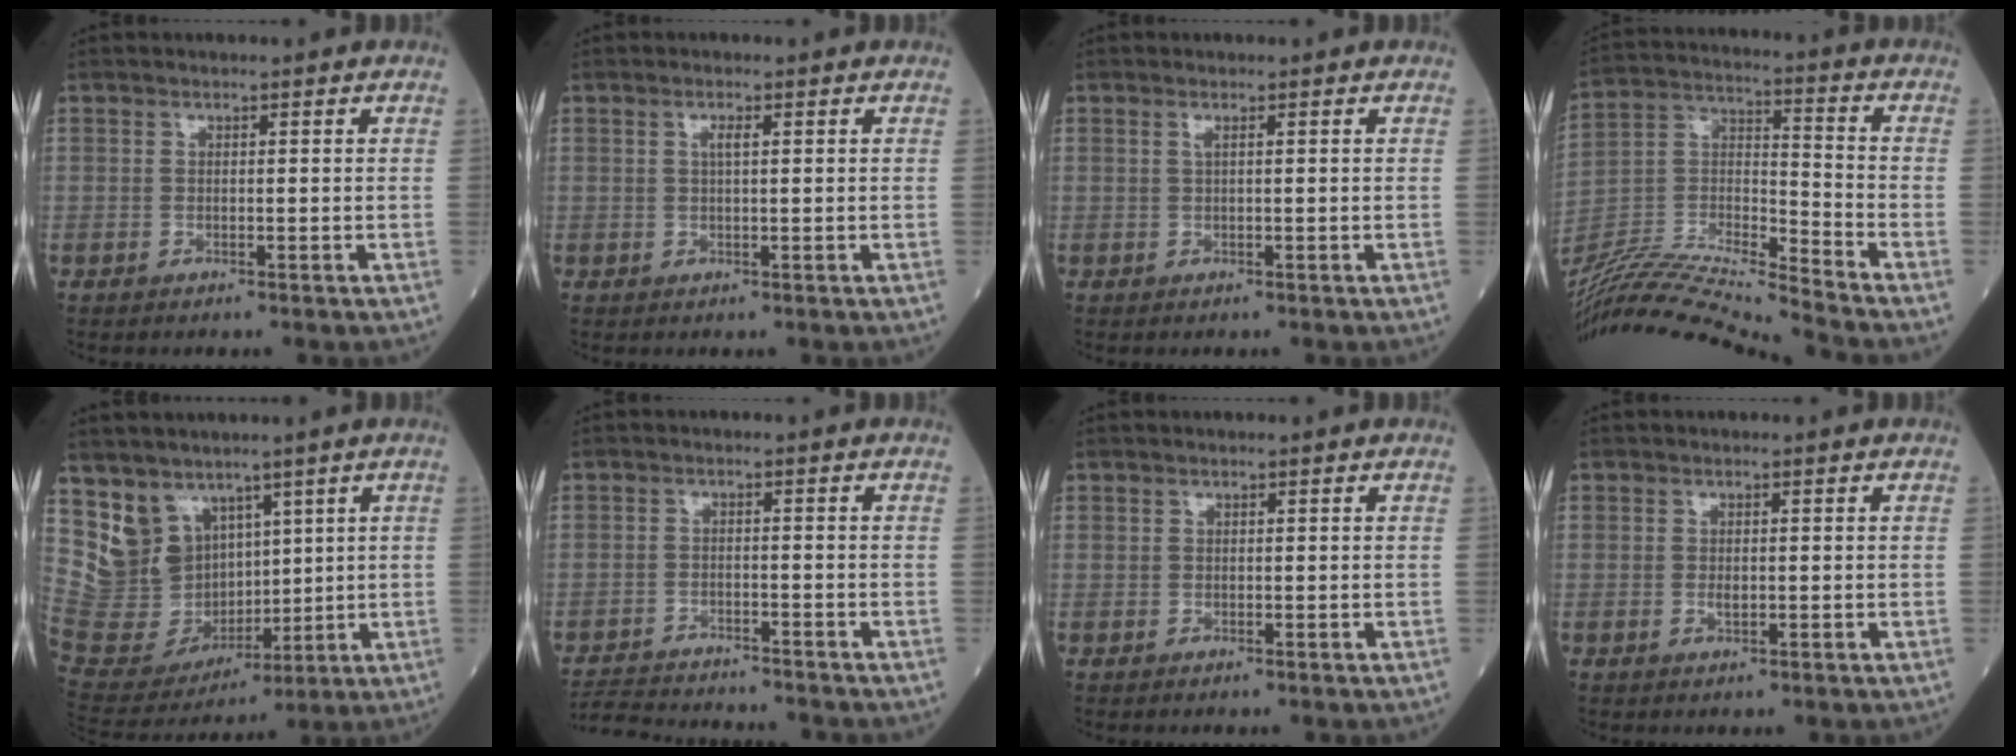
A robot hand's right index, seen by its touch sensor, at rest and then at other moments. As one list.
[{"total": 1.3, "force": [0.4, 0.2, 1.3], "torque": [-0.025, 0.002, 0.006]}, {"total": 0.7, "force": [0.3, -0.1, 0.6], "torque": [-0.018, 0.002, 0.005]}, {"total": 20.9, "force": [-19.4, -1.5, 7.5], "torque": [-0.159, -0.008, -0.349]}, {"total": 10.8, "force": [6.7, 7.9, 3.1], "torque": [-0.087, 0.031, 0.159]}, {"total": 9.9, "force": [-9.5, 0.9, 2.5], "torque": [-0.044, -0.003, -0.146]}, {"total": 0.0}, {"total": 1.1, "force": [-0.1, 0.5, 0.9], "torque": [-0.021, -0.001, 0.000]}]